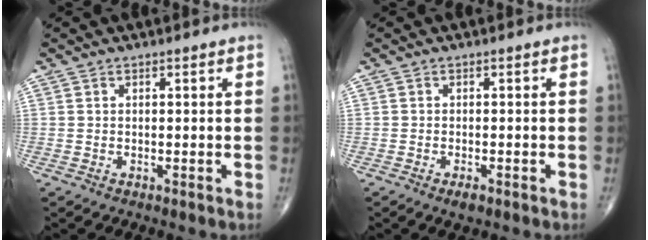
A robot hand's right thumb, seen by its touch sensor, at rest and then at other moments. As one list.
[{"total": 1.7, "force": [-1.0, 0.7, 1.2], "torque": [-0.022, 0.000, -0.017]}]